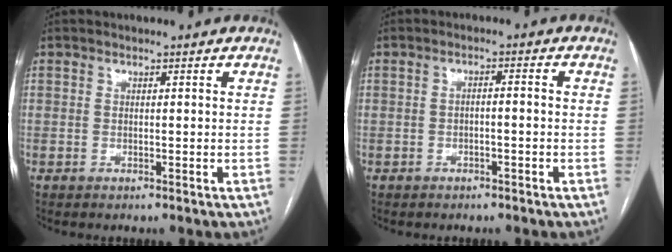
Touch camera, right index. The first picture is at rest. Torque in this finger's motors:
{"motor_torque": [1.18, 0.13, -0.07, 0.00]}